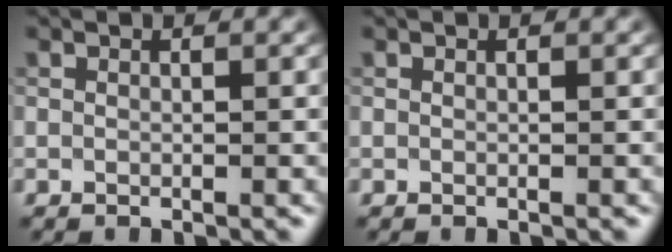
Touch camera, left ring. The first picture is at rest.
{"total": 0.0}